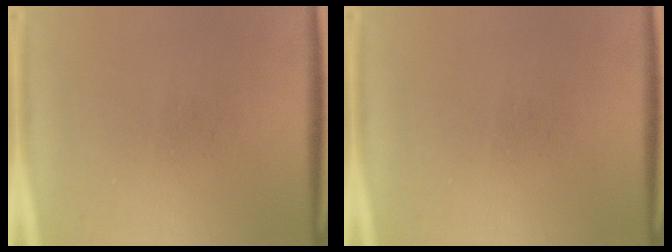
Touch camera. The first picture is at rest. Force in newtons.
{"total": 0.0}